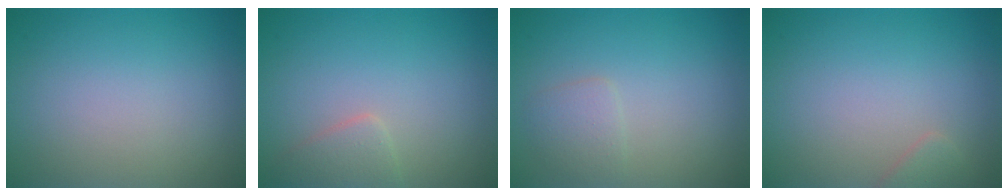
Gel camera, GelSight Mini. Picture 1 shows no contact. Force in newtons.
{"total": 1.8, "press": 1.8, "slide": 0.1}
{"total": 1.5, "press": 1.5, "slide": 0.1}
{"total": 1.2, "press": 1.2, "slide": 0.0}